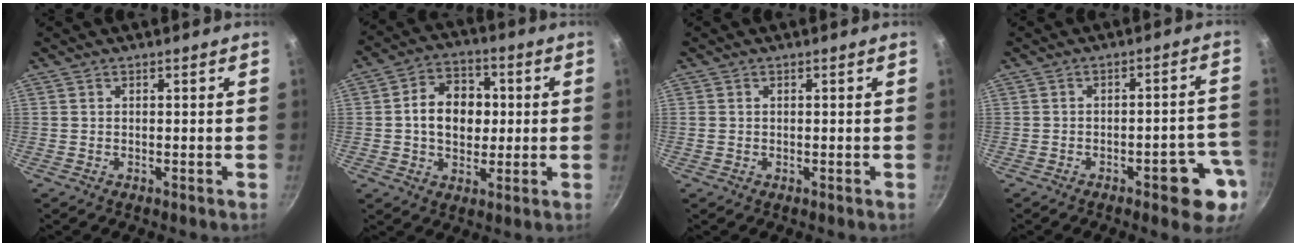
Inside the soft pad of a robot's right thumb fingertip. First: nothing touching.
{"total": 11.2, "force": [0.6, 8.5, 7.3], "torque": [-0.083, 0.015, 0.001]}
{"total": 0.7, "force": [0.1, 0.6, 0.3], "torque": [-0.006, 0.002, 0.002]}
{"total": 9.2, "force": [-4.1, 3.2, 7.5], "torque": [-0.061, 0.030, -0.045]}